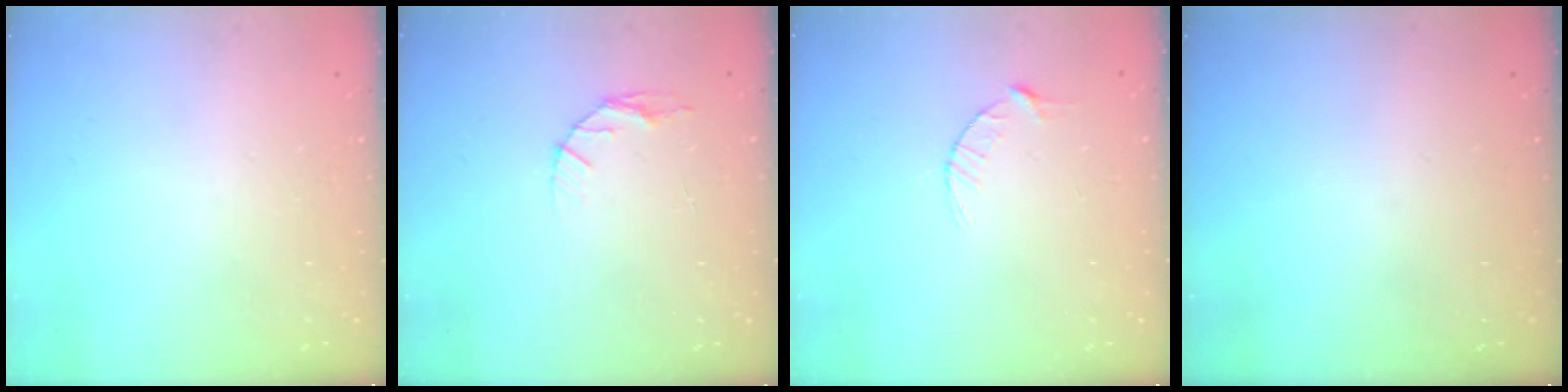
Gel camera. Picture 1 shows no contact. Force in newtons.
{"total": 4.9, "press": 4.9, "slide": 0.6}
{"total": 2.9, "press": 2.9, "slide": 0.4}
{"total": 0.0}